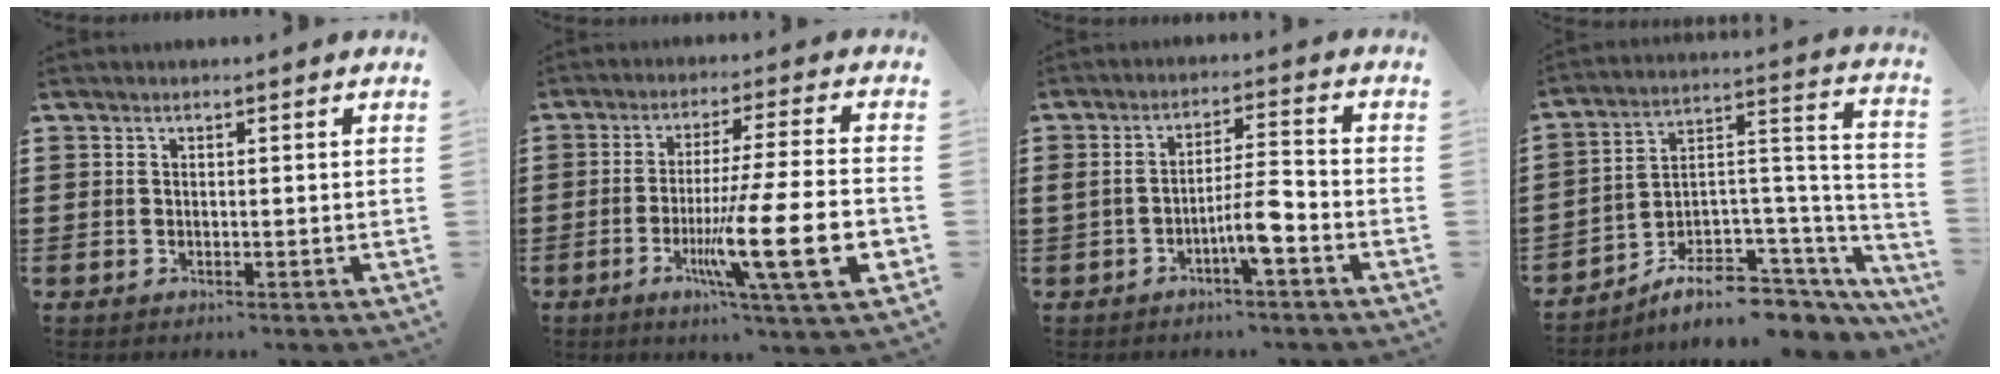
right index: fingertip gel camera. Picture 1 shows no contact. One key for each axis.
{"total": 16.3, "fx": -5.0, "fy": 1.8, "fz": 15.4, "tx": -0.267, "ty": -0.016, "tz": -0.081}
{"total": 6.2, "fx": -2.9, "fy": 1.2, "fz": 5.3, "tx": -0.096, "ty": 0.005, "tz": -0.055}
{"total": 7.4, "fx": -5.4, "fy": 3.8, "fz": 3.4, "tx": -0.061, "ty": 0.006, "tz": -0.095}